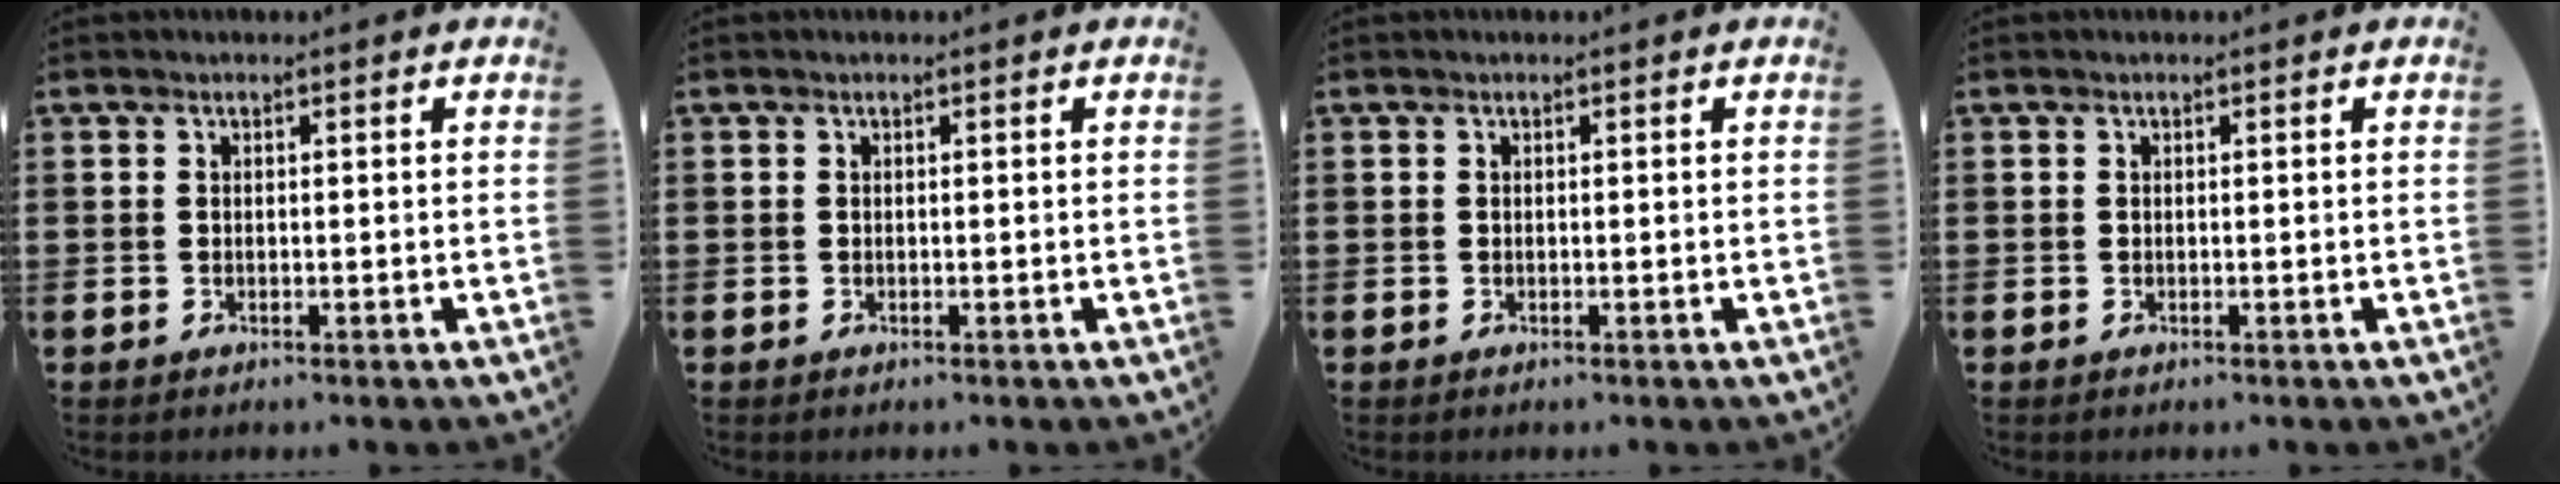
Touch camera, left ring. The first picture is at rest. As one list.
[{"total": 0.0}, {"total": 0.0}, {"total": 0.0}]